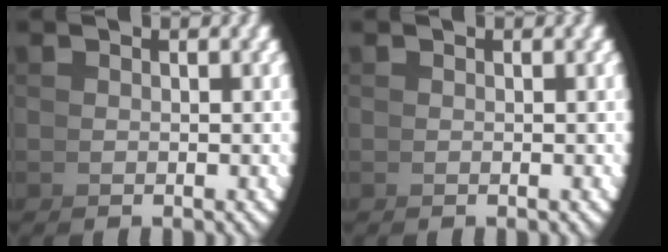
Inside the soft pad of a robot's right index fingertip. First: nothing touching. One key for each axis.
{"total": 0.0}